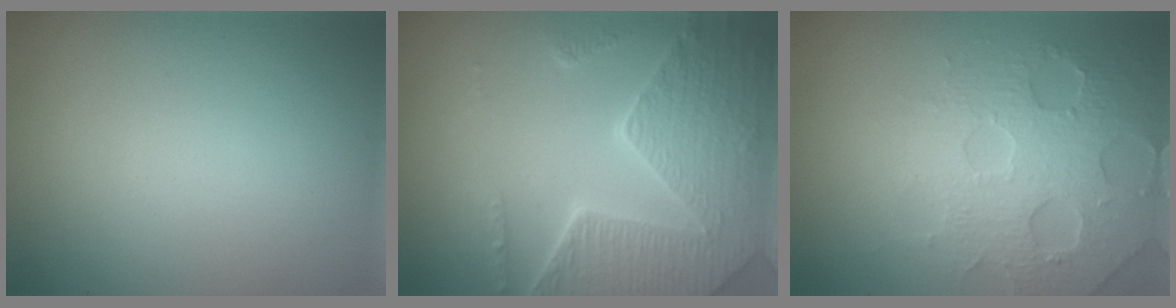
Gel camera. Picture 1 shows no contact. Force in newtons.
{"total": 8.2, "press": 5.9, "slide": 5.7}
{"total": 4.6, "press": 4.5, "slide": 1.0}